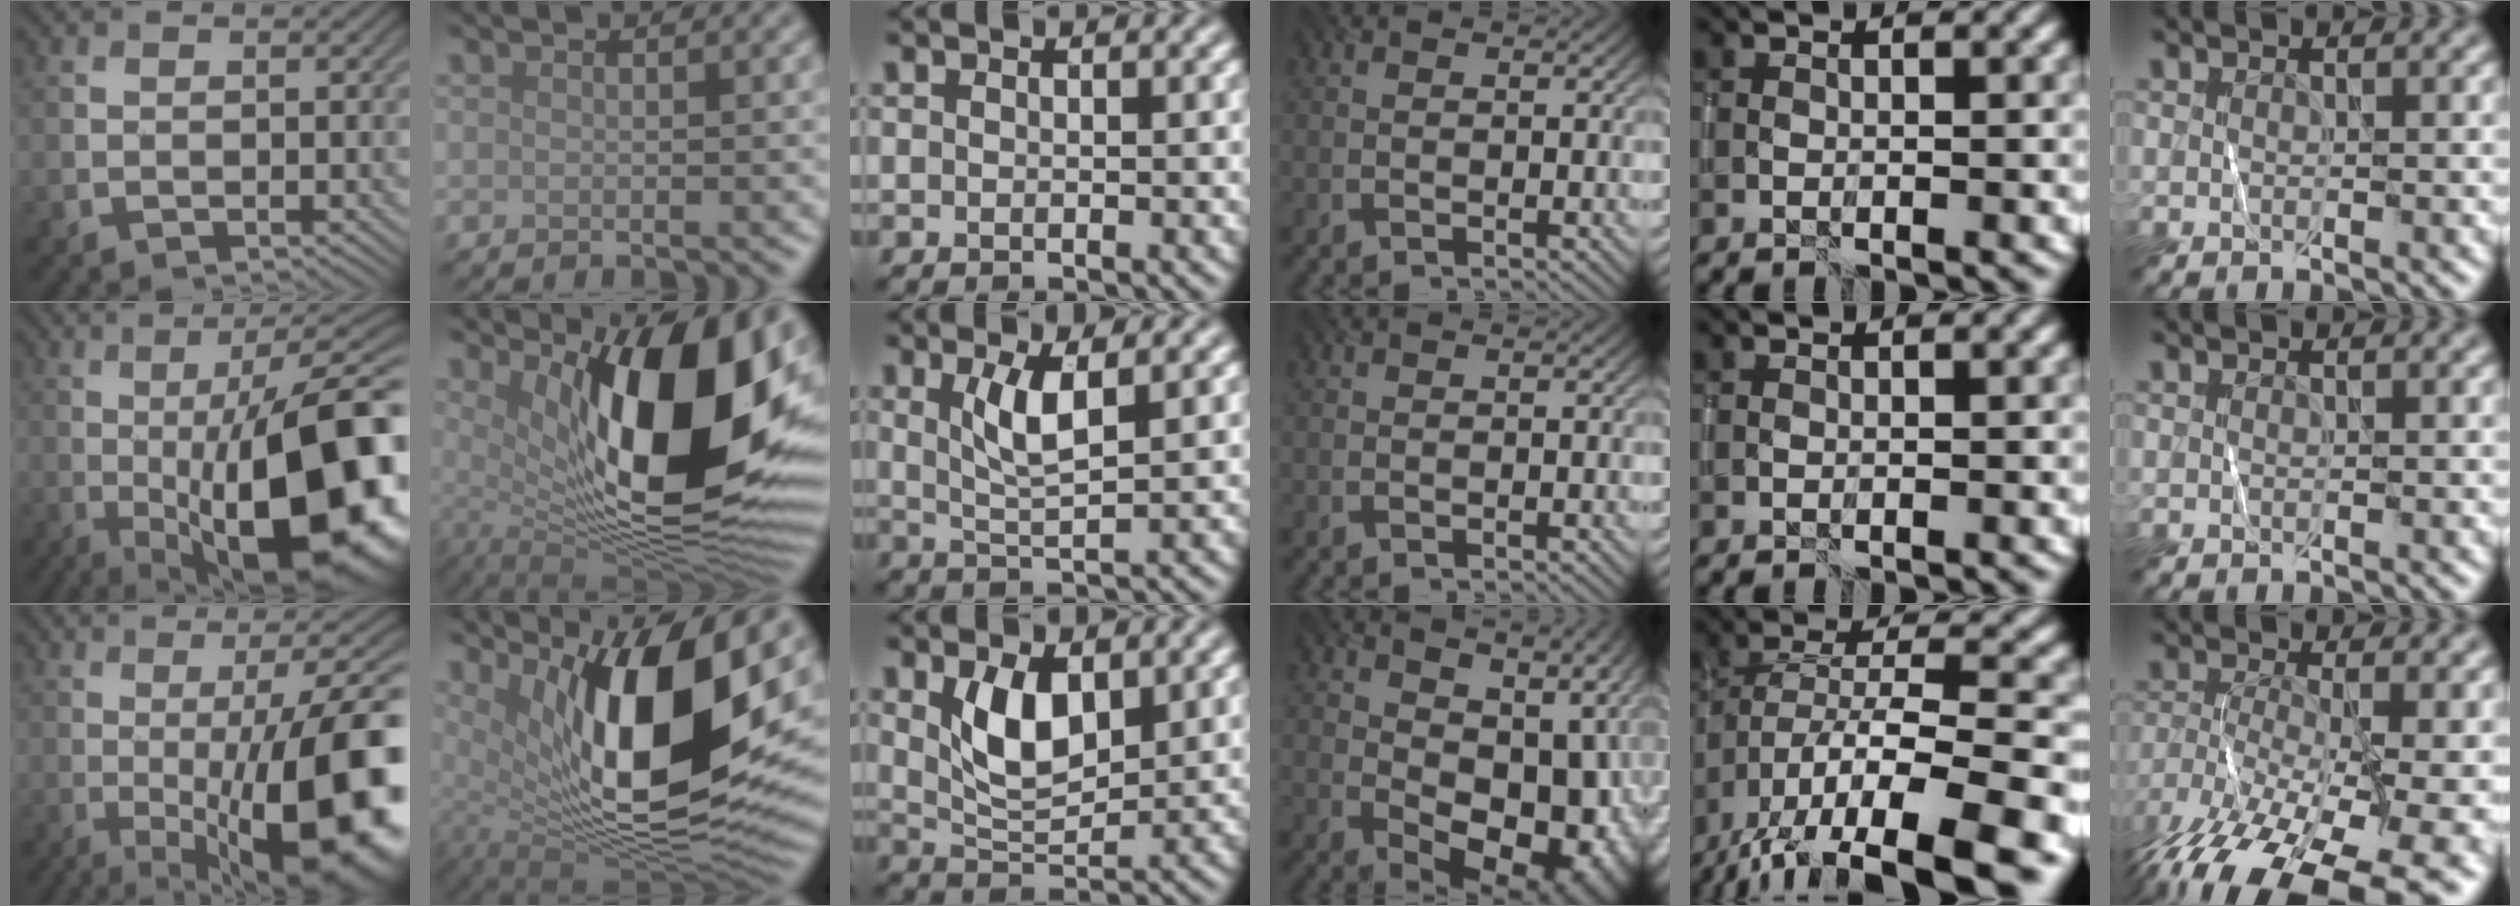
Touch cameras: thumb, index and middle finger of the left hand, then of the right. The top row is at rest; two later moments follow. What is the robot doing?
{"motion": "wrap", "object": "ribbon"}